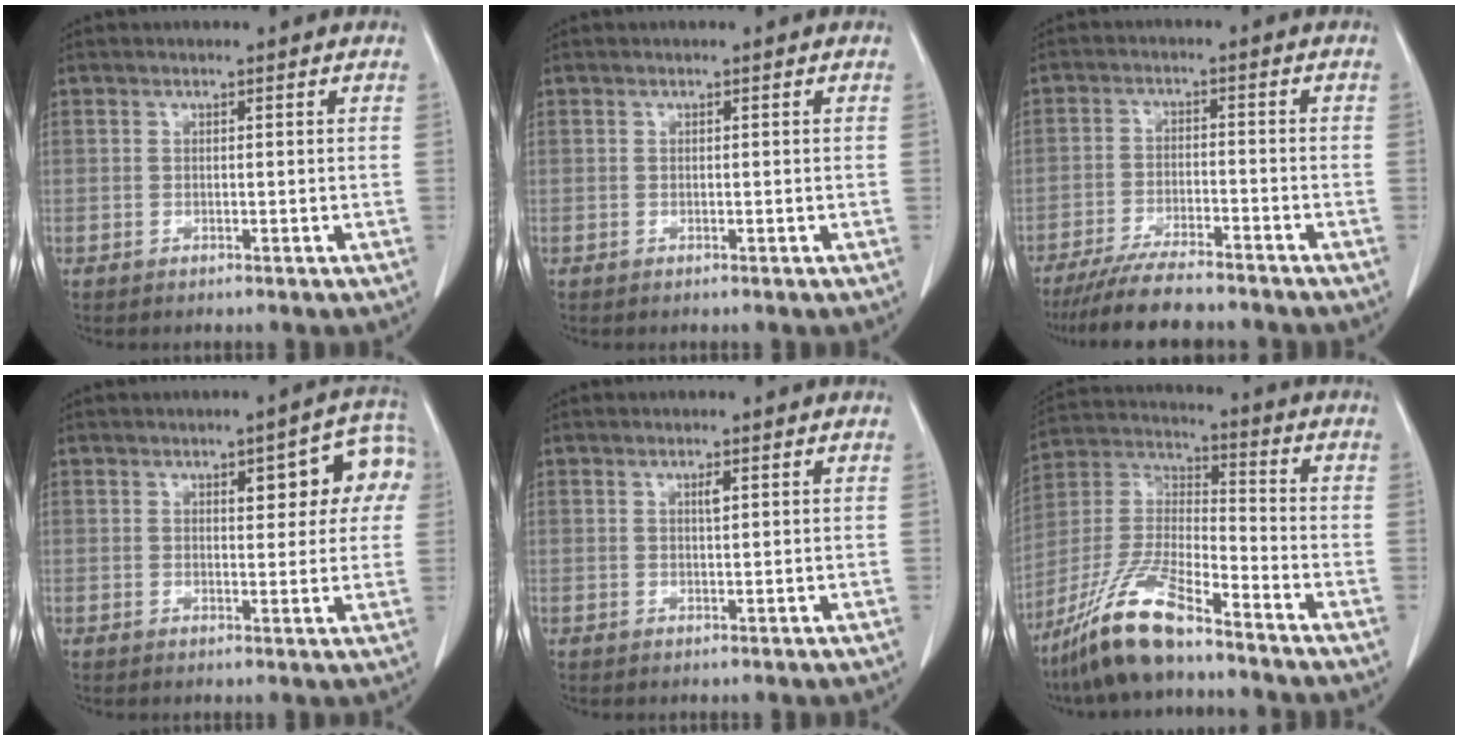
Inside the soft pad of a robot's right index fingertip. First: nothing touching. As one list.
[{"total": 0.0}, {"total": 10.0, "force": [-8.9, 1.2, 4.5], "torque": [-0.070, -0.023, -0.142]}, {"total": 8.7, "force": [2.8, 3.2, 7.6], "torque": [-0.081, 0.026, 0.031]}, {"total": 1.0, "force": [0.4, 0.2, 0.9], "torque": [-0.018, 0.000, 0.007]}, {"total": 13.6, "force": [-10.2, 2.3, 8.8], "torque": [-0.188, -0.009, -0.193]}]